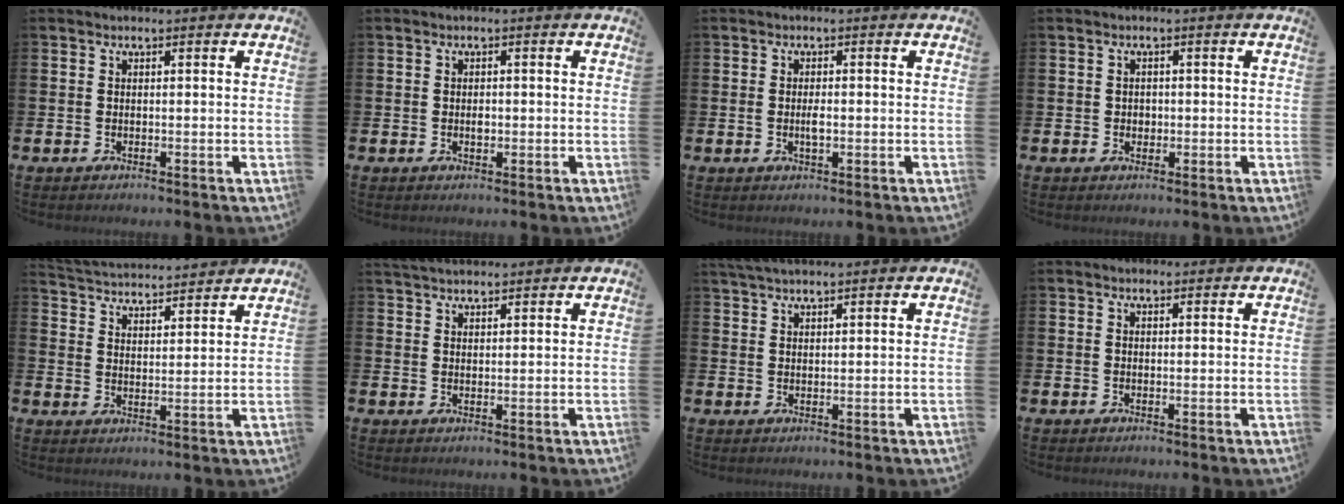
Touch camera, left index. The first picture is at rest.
{"total": 1.1, "force": [-0.1, 0.7, 0.8], "torque": [-0.005, 0.000, -0.005]}
{"total": 1.8, "force": [-0.2, 0.7, 1.7], "torque": [-0.029, -0.001, -0.005]}
{"total": 1.2, "force": [0.2, 1.1, 0.4], "torque": [0.002, 0.005, 0.000]}
{"total": 4.2, "force": [4.1, 0.5, -0.3], "torque": [-0.020, -0.033, 0.071]}
{"total": 3.2, "force": [3.2, 0.5, 0.6], "torque": [-0.018, -0.010, 0.059]}
{"total": 3.1, "force": [2.9, 0.3, 0.9], "torque": [-0.033, -0.002, 0.057]}
{"total": 1.1, "force": [0.9, 0.4, 0.2], "torque": [0.003, 0.003, 0.015]}